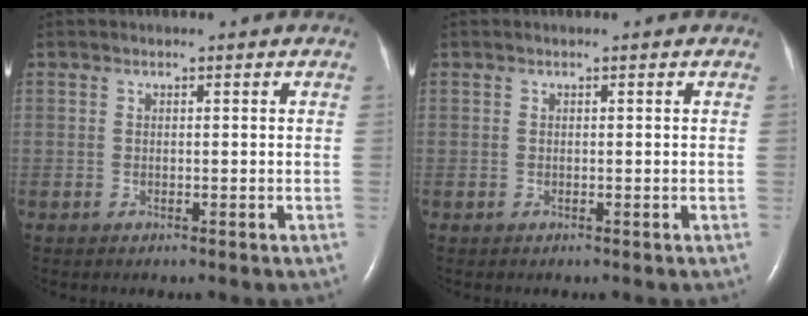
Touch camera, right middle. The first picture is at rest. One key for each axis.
{"total": 0.0}